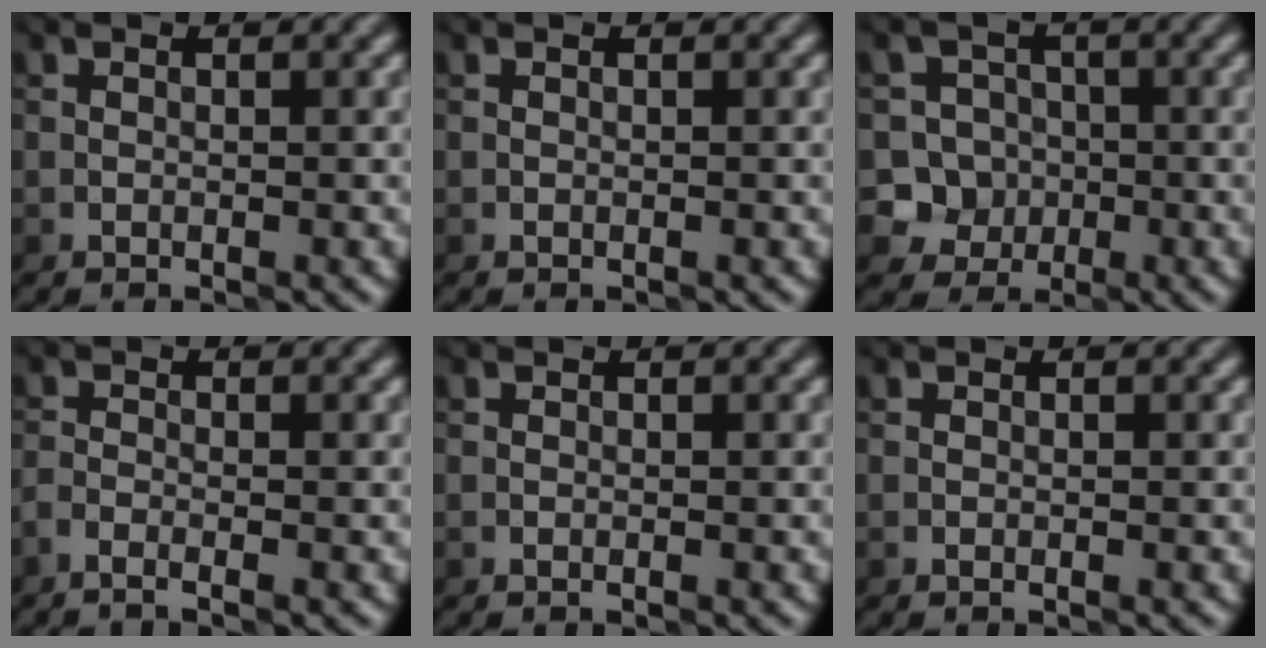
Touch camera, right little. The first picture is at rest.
{"total": 0.0}
{"total": 5.3, "force": [-1.7, 5.0, 0.6], "torque": [0.005, -0.007, -0.051]}
{"total": 1.0, "force": [-0.9, -0.2, 0.4], "torque": [-0.011, -0.005, -0.024]}
{"total": 0.0}
{"total": 0.0}